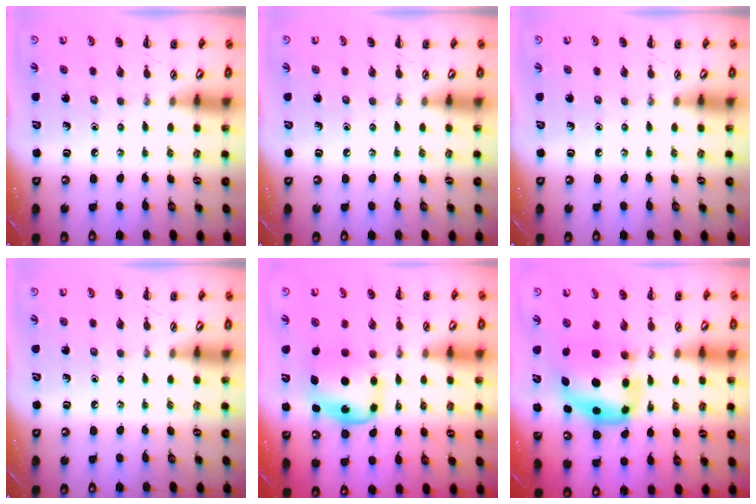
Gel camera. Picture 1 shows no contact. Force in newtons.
{"total": 0.0}
{"total": 0.0}
{"total": 0.0}
{"total": 6.1, "press": 6.1, "slide": 0.3}
{"total": 6.3, "press": 6.1, "slide": 1.6}